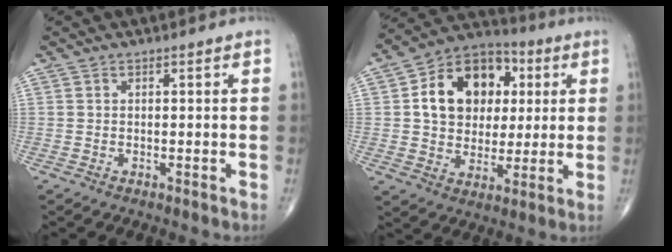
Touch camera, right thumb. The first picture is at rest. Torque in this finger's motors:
{"motor_torque": [0.51, 3.69, 0.80, -0.30, 0.14]}